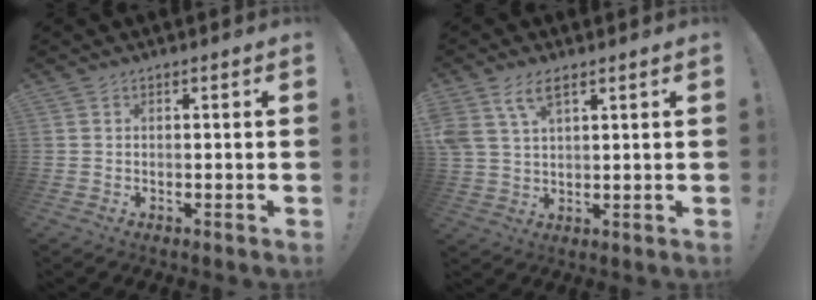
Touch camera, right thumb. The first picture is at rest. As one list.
[{"total": 7.1, "force": [4.0, 3.5, 4.7], "torque": [-0.096, -0.006, 0.078]}]